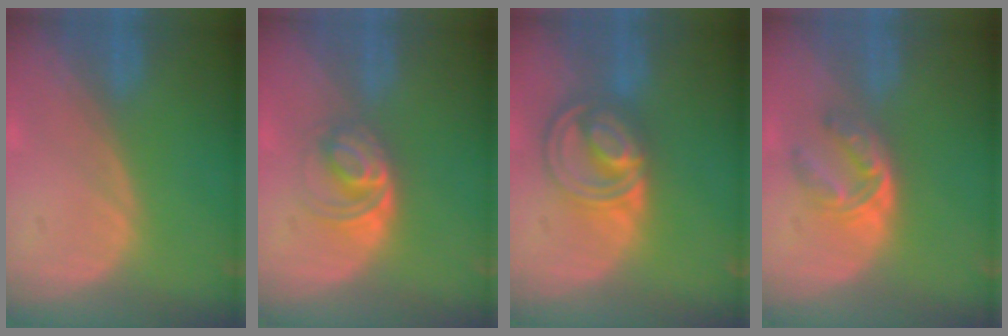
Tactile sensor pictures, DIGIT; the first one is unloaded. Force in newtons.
{"total": 5.2, "press": 4.9, "slide": 1.7}
{"total": 8.8, "press": 7.4, "slide": 4.6}
{"total": 6.2, "press": 5.0, "slide": 3.6}